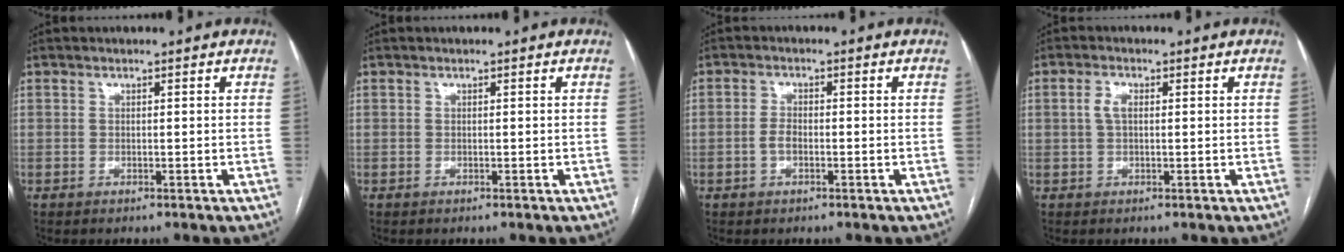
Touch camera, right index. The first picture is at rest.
{"total": 0.0}
{"total": 2.2, "force": [-0.6, 1.1, 1.8], "torque": [-0.037, 0.003, -0.011]}
{"total": 2.4, "force": [0.5, 1.1, 2.1], "torque": [-0.046, 0.009, 0.009]}